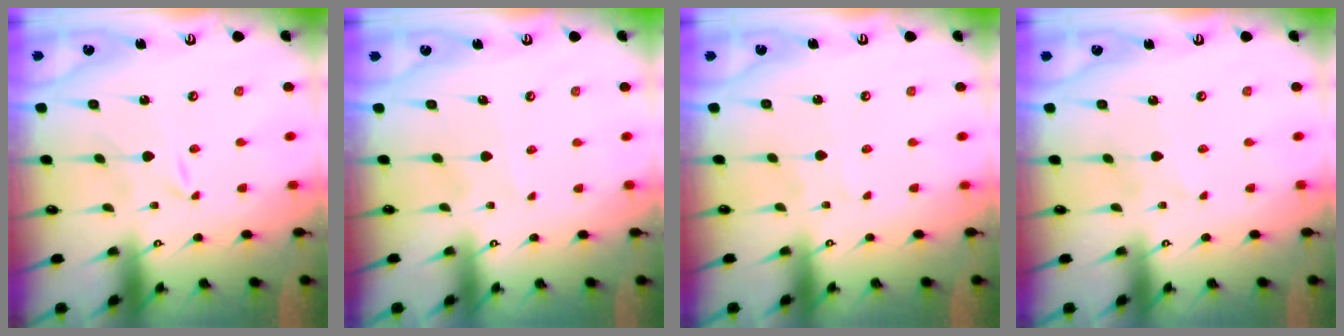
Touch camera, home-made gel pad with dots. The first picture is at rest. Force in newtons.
{"total": 3.5, "press": 3.4, "slide": 0.4}
{"total": 2.2, "press": 2.1, "slide": 0.3}
{"total": 2.6, "press": 2.6, "slide": 0.4}